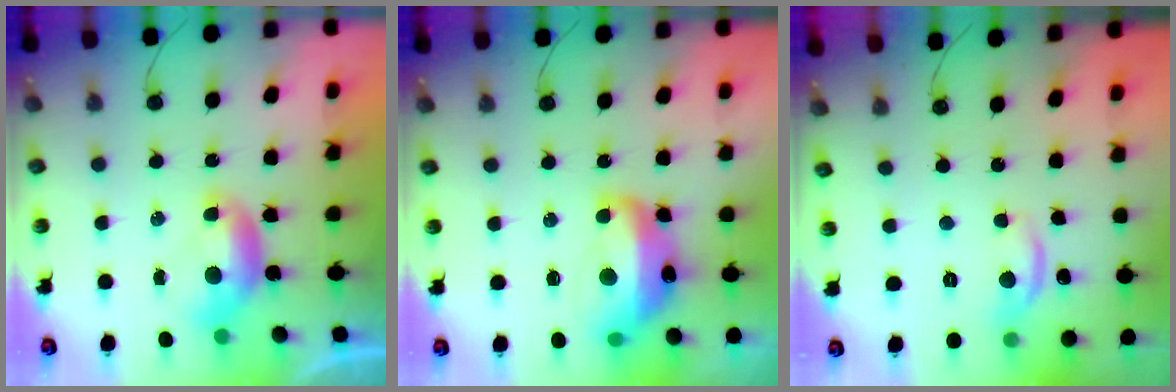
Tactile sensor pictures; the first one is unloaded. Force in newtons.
{"total": 7.9, "press": 7.9, "slide": 1.1}
{"total": 6.3, "press": 6.3, "slide": 0.5}